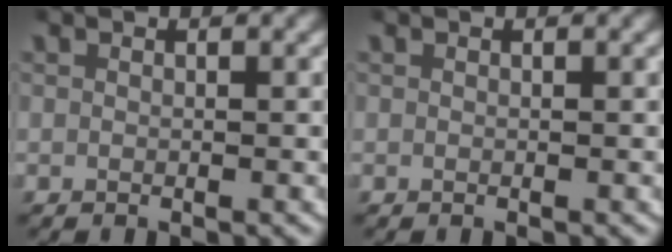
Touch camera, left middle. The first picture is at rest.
{"total": 0.0}